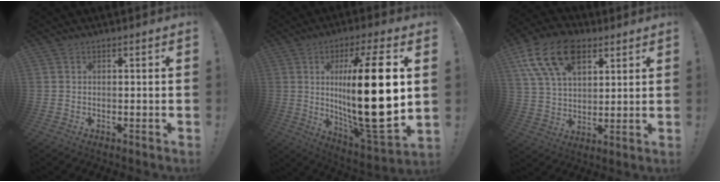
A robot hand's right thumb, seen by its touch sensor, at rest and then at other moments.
{"total": 26.0, "force": [2.8, 6.8, 25.0], "torque": [-0.440, -0.023, 0.037]}
{"total": 17.5, "force": [8.7, 11.0, 10.6], "torque": [-0.196, -0.029, 0.165]}